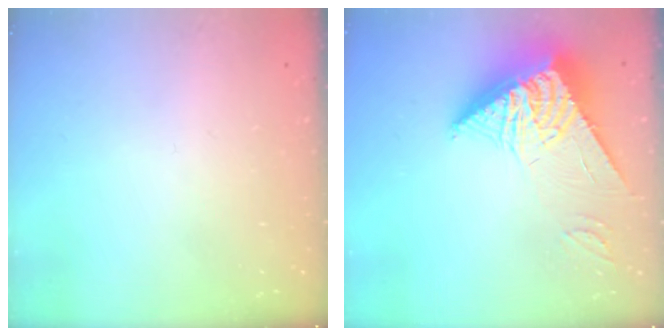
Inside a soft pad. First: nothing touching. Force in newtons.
{"total": 13.1, "press": 13.1, "slide": 1.2}